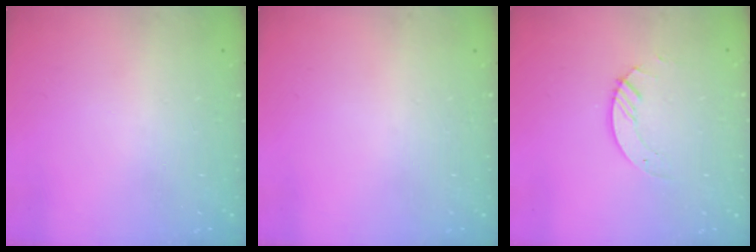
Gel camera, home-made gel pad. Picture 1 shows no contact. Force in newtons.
{"total": 0.0}
{"total": 2.9, "press": 2.9, "slide": 0.3}